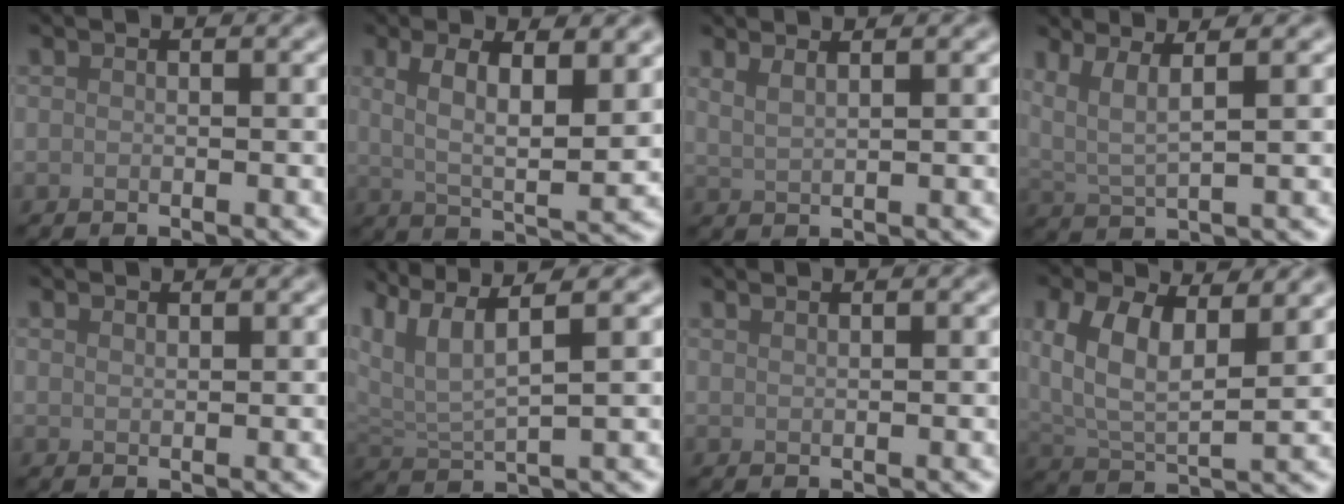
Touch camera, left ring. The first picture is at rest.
{"total": 6.5, "force": [2.2, 2.2, 5.8], "torque": [-0.101, -0.006, 0.039]}
{"total": 2.2, "force": [1.6, 0.8, 1.3], "torque": [-0.014, 0.005, 0.018]}
{"total": 3.9, "force": [2.0, 0.8, 3.2], "torque": [-0.067, 0.004, 0.044]}
{"total": 0.8, "force": [0.7, 0.1, 0.2], "torque": [-0.002, 0.000, 0.014]}
{"total": 5.7, "force": [3.7, 1.2, 4.2], "torque": [-0.092, 0.013, 0.073]}
{"total": 1.6, "force": [1.2, 0.6, 0.8], "torque": [0.002, -0.001, 0.004]}
{"total": 7.9, "force": [3.5, 4.0, 5.8], "torque": [-0.119, -0.001, 0.059]}